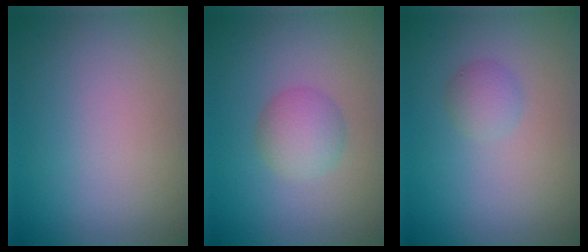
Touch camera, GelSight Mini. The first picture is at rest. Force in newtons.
{"total": 2.6, "press": 2.6, "slide": 0.0}
{"total": 1.4, "press": 1.4, "slide": 0.0}